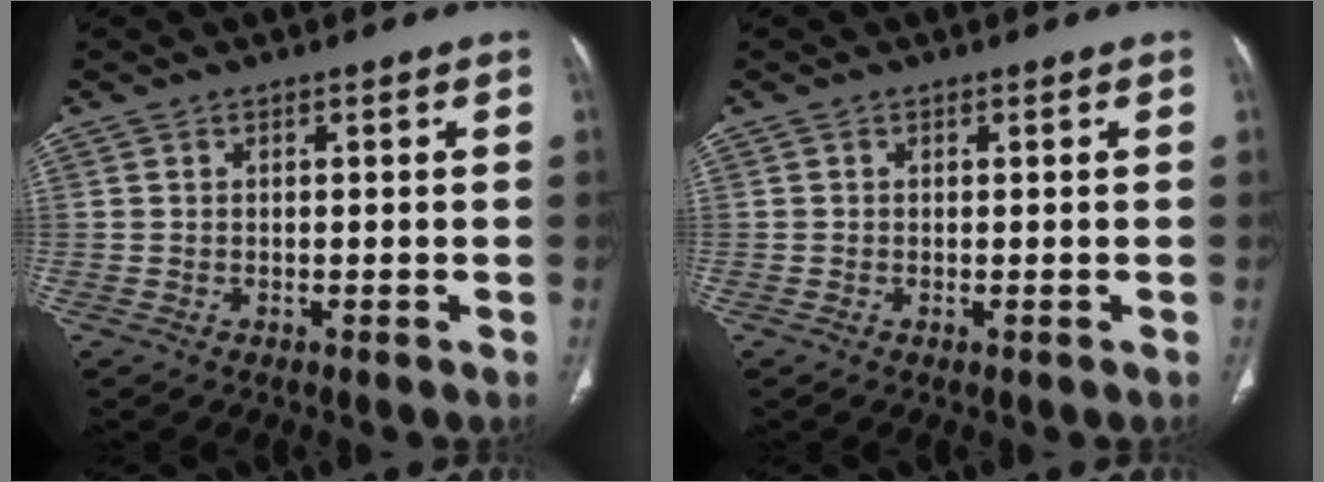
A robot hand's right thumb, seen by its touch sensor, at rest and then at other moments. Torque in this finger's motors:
{"motor_torque": [-0.29, 0.25, -0.07, 0.24, 0.08]}